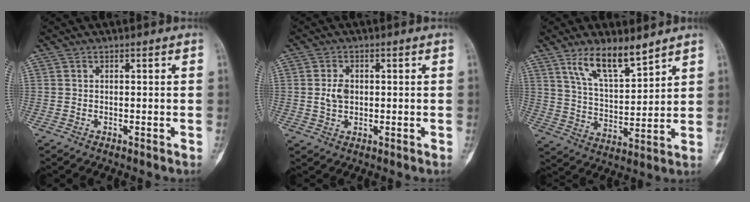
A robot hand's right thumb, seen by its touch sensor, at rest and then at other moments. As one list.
[{"total": 3.7, "force": [0.2, 2.6, 2.6], "torque": [-0.042, 0.003, 0.002]}, {"total": 10.7, "force": [7.6, 3.4, 6.7], "torque": [-0.109, -0.051, 0.149]}]